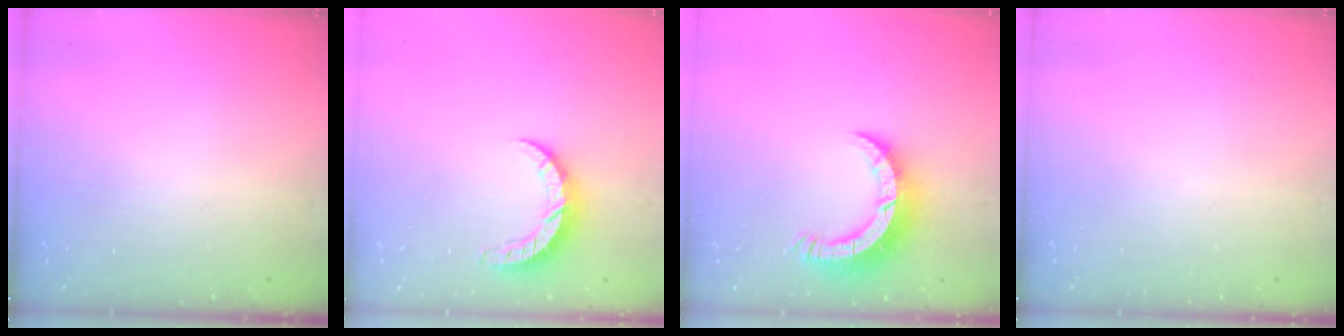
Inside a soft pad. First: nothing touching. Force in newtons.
{"total": 8.7, "press": 8.6, "slide": 0.9}
{"total": 7.8, "press": 7.8, "slide": 0.8}
{"total": 0.0}